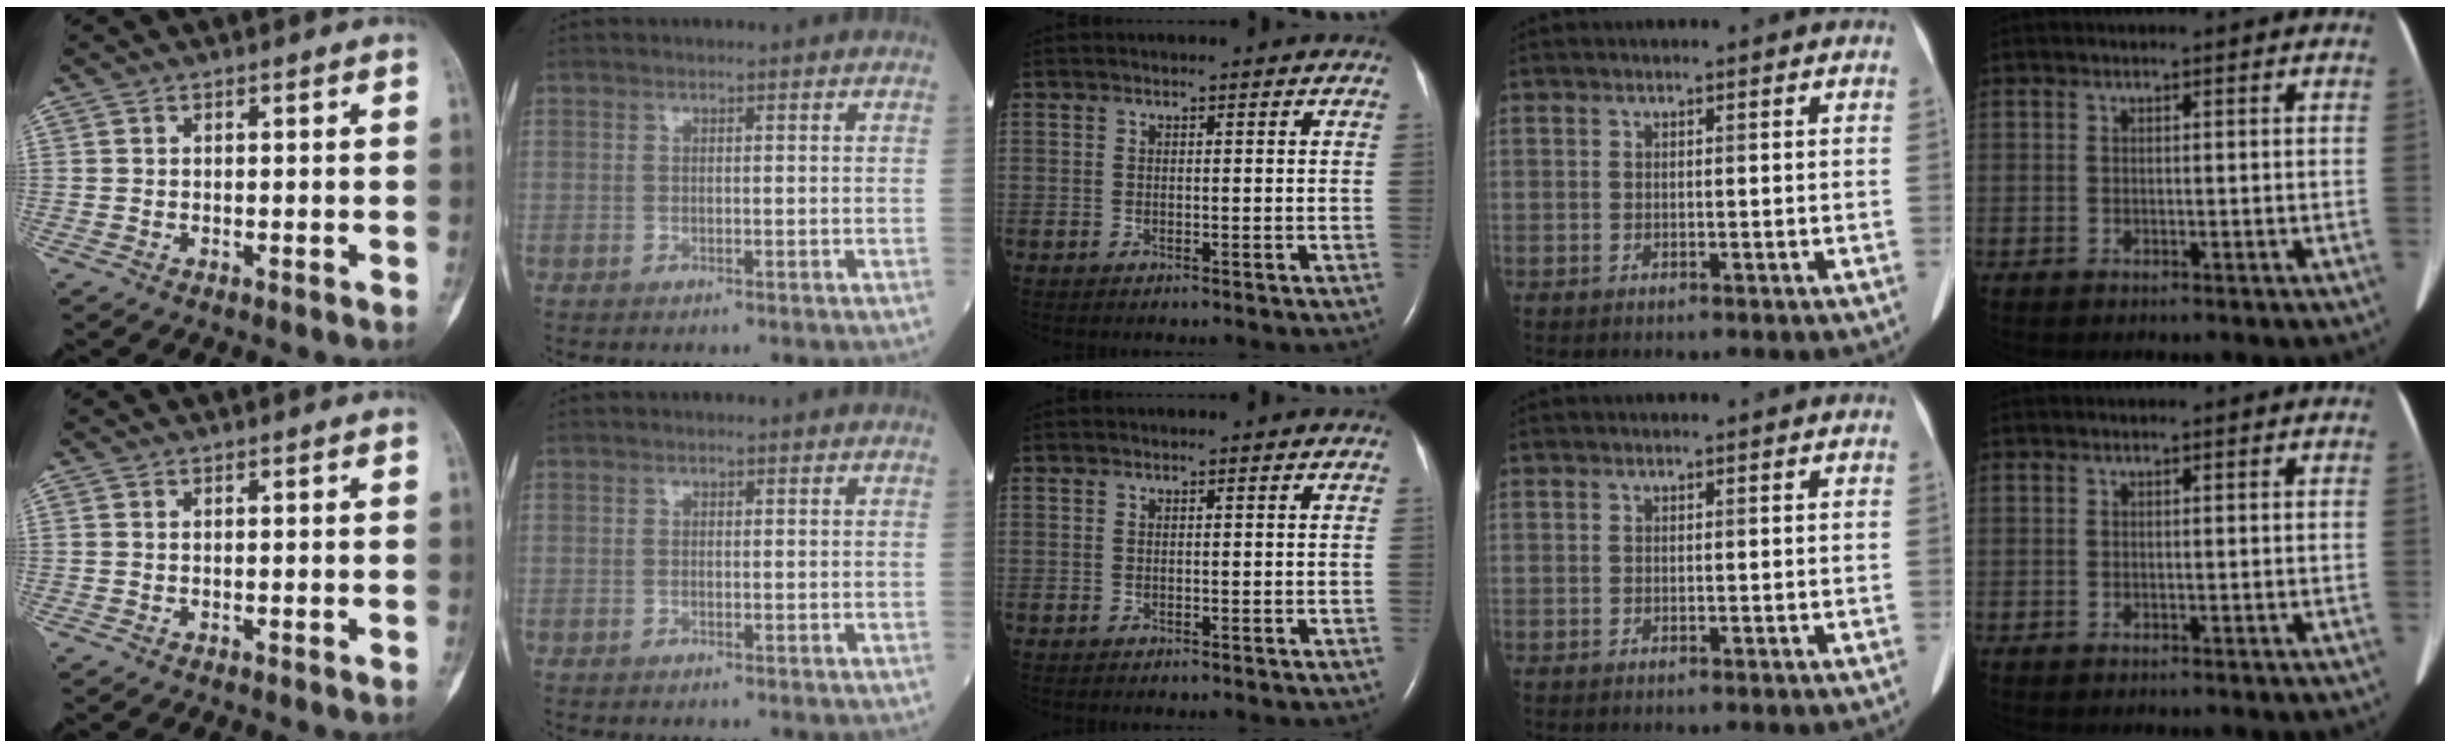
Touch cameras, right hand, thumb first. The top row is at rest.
{}